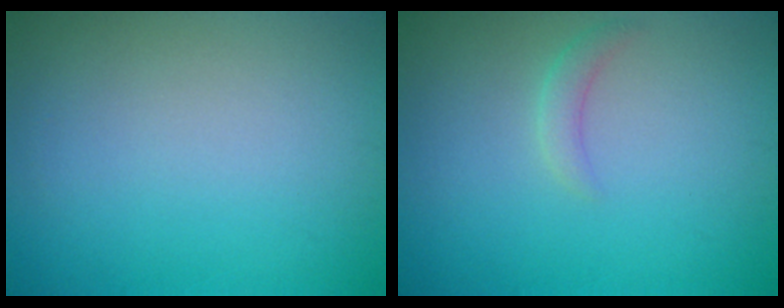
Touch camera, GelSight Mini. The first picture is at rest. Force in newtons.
{"total": 1.2, "press": 1.2, "slide": 0.1}